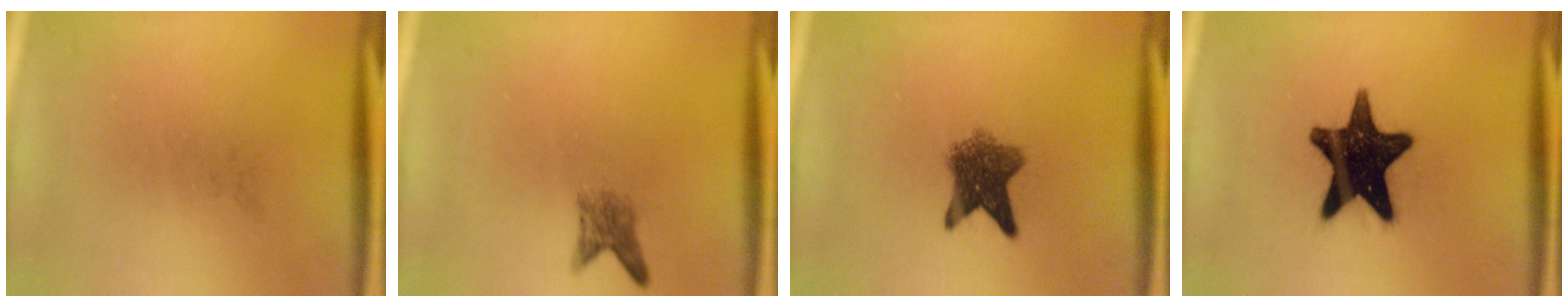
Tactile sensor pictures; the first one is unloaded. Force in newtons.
{"total": 2.3}
{"total": 6.4}
{"total": 16.8}